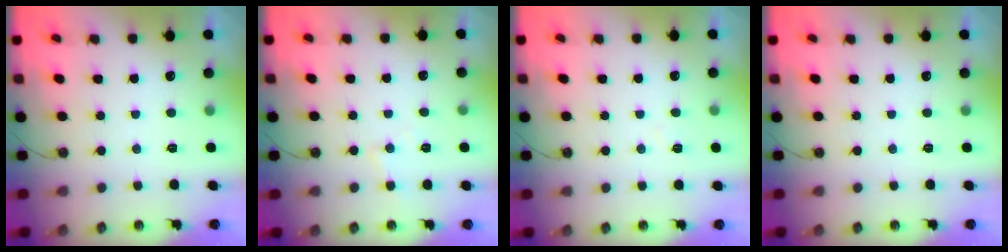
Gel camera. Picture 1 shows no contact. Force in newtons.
{"total": 4.4, "press": 4.4, "slide": 0.6}
{"total": 3.6, "press": 3.5, "slide": 0.6}
{"total": 0.0}